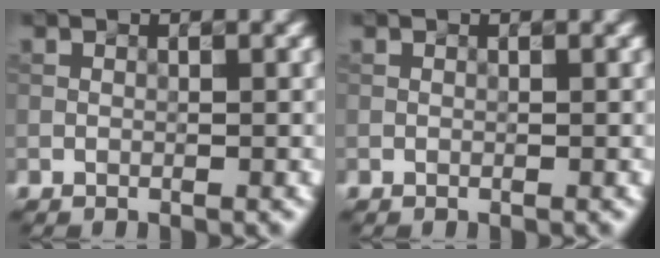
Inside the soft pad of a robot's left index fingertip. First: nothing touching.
{"total": 0.0}